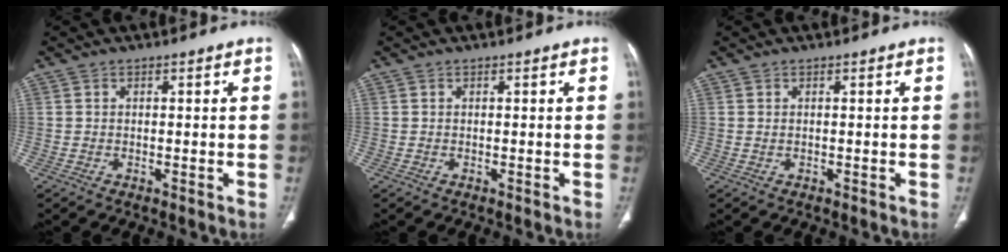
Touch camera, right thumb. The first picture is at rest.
{"total": 0.0}
{"total": 0.0}